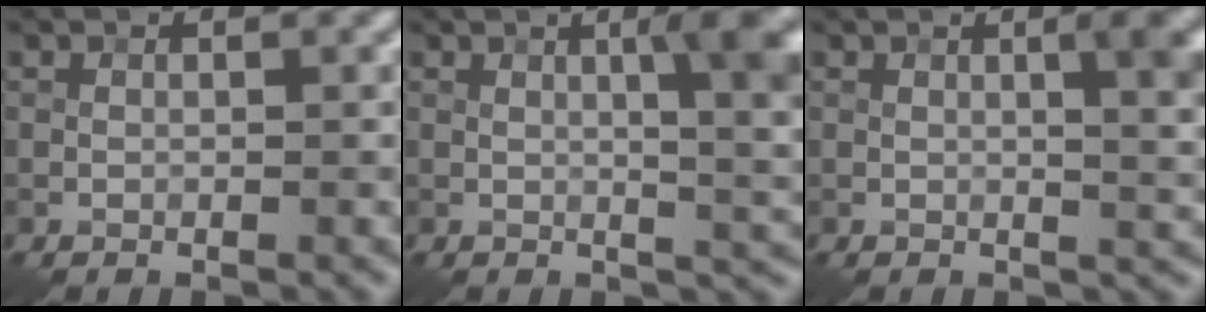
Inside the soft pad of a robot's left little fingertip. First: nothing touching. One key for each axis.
{"total": 5.9, "fx": 1.2, "fy": 1.4, "fz": 5.6, "tx": -0.063, "ty": 0.010, "tz": 0.016}
{"total": 4.8, "fx": 1.0, "fy": 1.3, "fz": 4.4, "tx": -0.046, "ty": 0.011, "tz": 0.012}